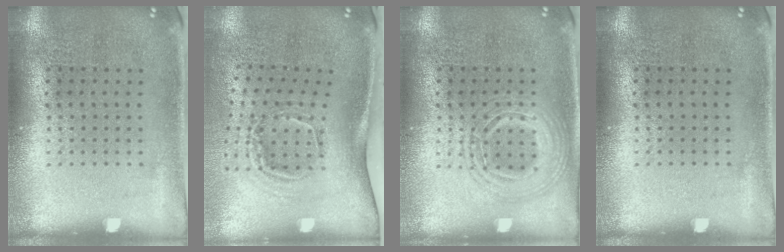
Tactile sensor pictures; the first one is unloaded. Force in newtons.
{"total": 2.1, "press": 1.3, "slide": 1.6}
{"total": 2.8, "press": 2.7, "slide": 0.2}
{"total": 0.0}